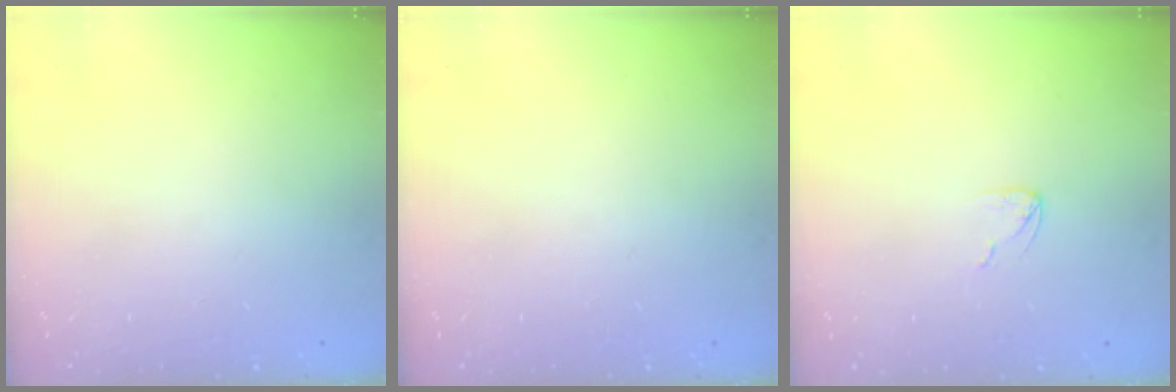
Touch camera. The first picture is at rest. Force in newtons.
{"total": 0.0}
{"total": 2.7, "press": 2.7, "slide": 0.2}